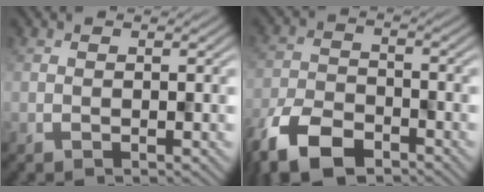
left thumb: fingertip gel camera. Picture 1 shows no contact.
{"total": 9.3, "force": [-6.8, 4.4, 4.6], "torque": [-0.093, -0.015, -0.134]}